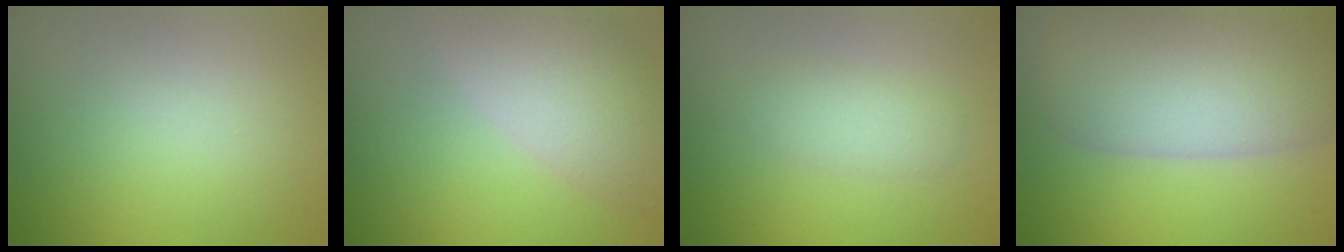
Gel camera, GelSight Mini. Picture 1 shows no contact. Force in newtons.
{"total": 6.9, "press": 6.9, "slide": 0.9}
{"total": 2.2, "press": 2.2, "slide": 0.0}
{"total": 10.6, "press": 10.6, "slide": 0.5}